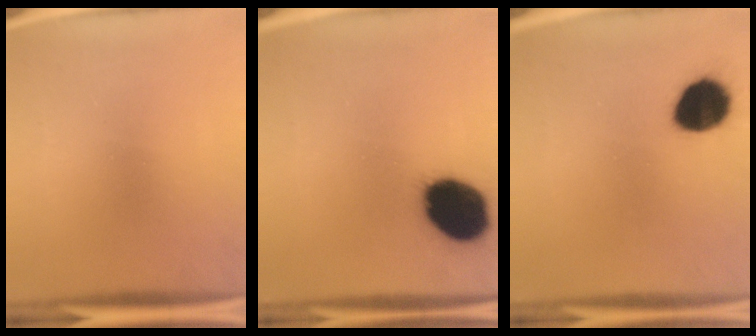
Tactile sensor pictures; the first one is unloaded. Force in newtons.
{"total": 19.4}
{"total": 11.9}